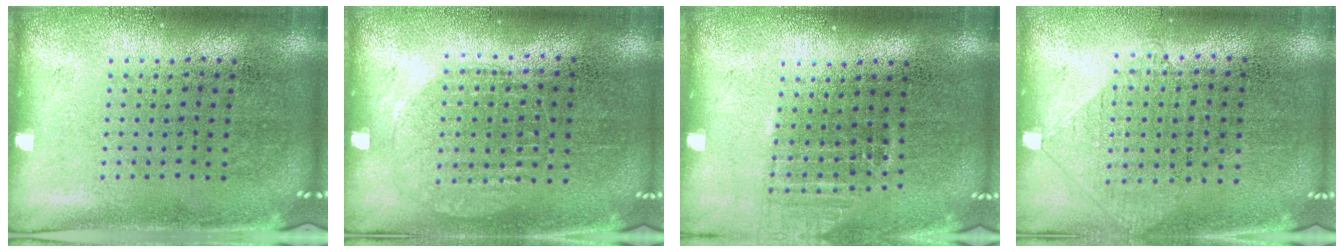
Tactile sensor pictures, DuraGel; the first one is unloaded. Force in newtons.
{"total": 1.0, "press": 0.9, "slide": 0.3}
{"total": 1.0, "press": 0.9, "slide": 0.5}
{"total": 1.0, "press": 0.9, "slide": 0.4}